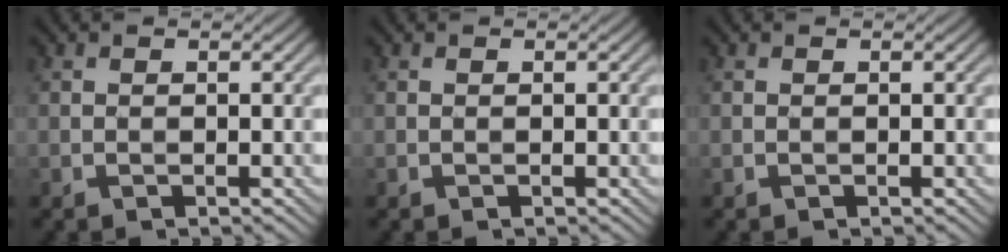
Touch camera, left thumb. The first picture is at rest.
{"total": 0.0}
{"total": 0.0}